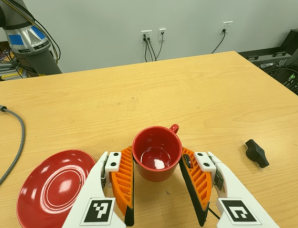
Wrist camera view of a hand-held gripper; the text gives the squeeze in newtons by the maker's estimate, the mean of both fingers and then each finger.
{"total": 5.5, "left": 5.5, "right": 5.4}